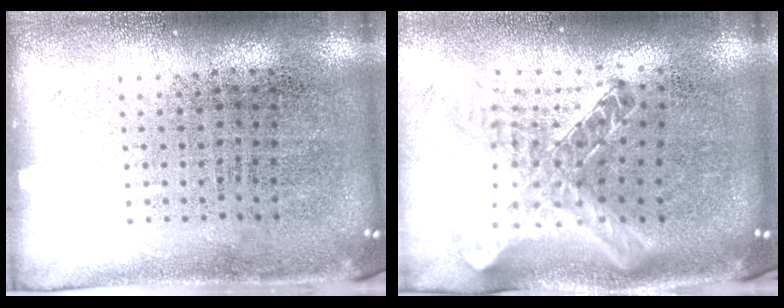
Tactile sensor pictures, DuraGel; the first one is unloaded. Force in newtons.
{"total": 1.5, "press": 1.3, "slide": 0.6}